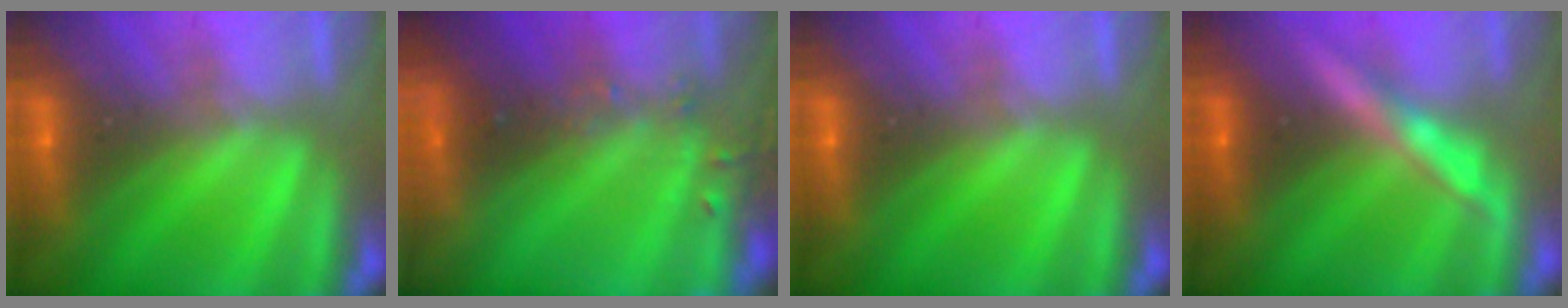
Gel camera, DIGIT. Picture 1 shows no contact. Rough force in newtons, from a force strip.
{"total": 7.0}
{"total": 0.0}
{"total": 4.7}